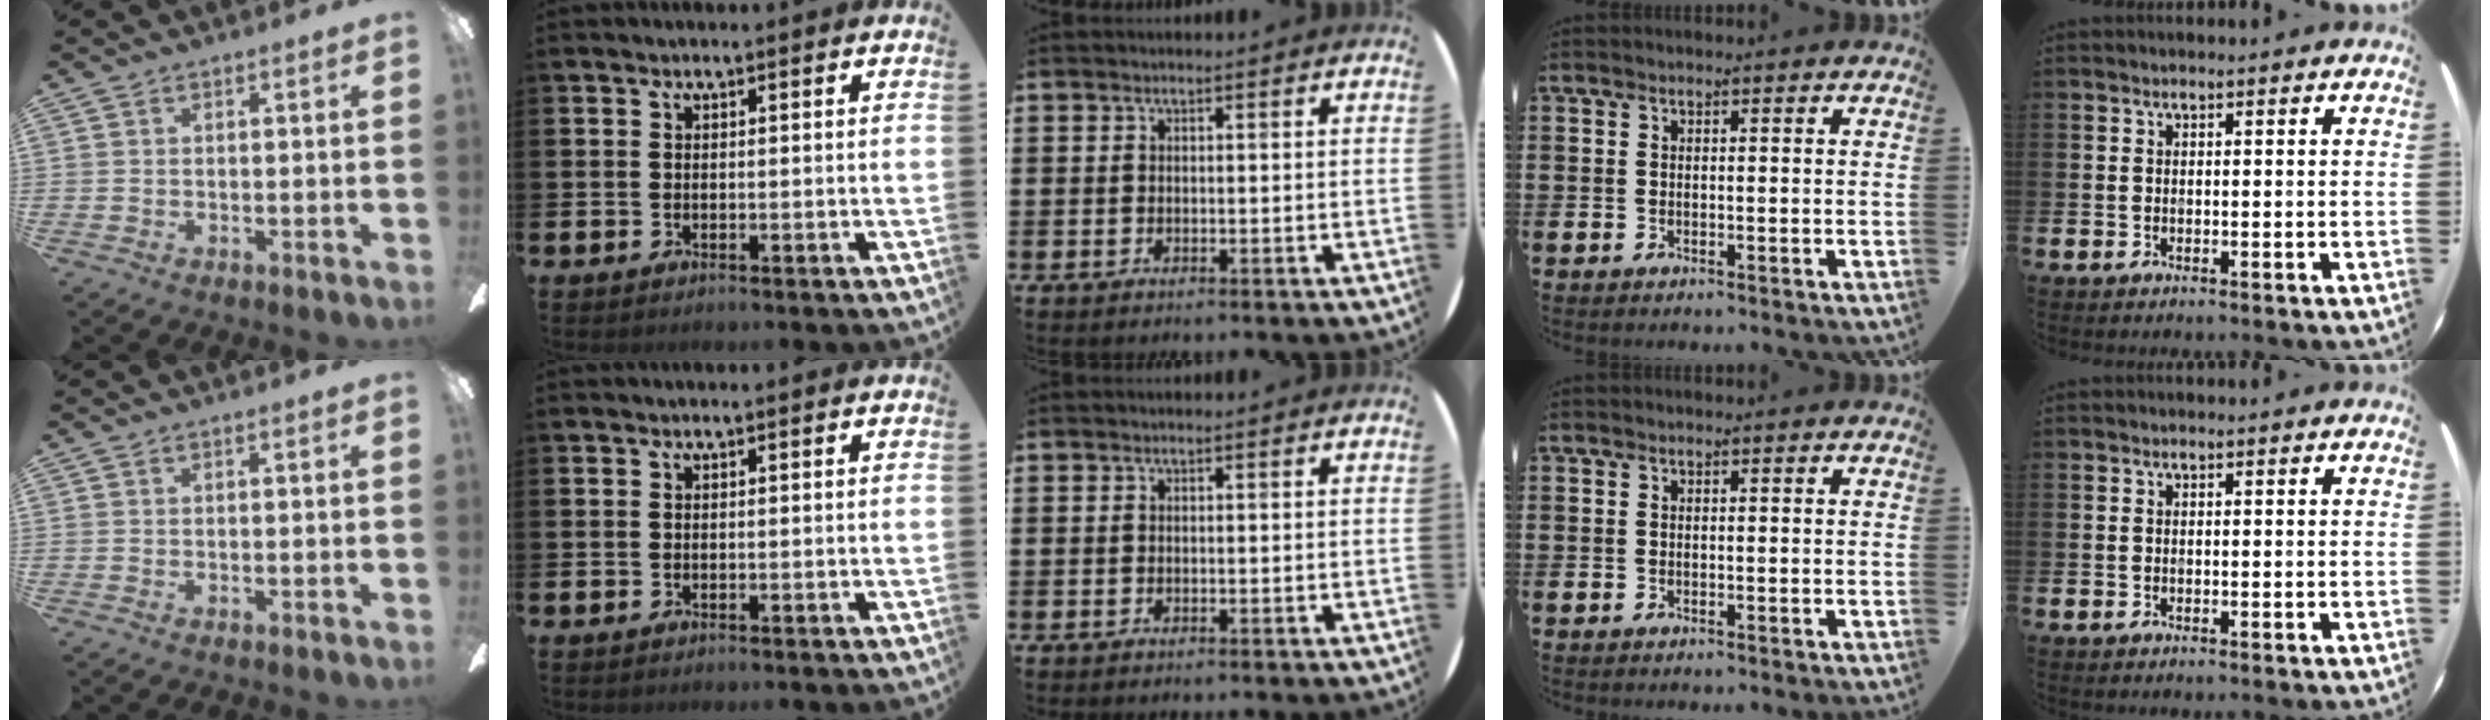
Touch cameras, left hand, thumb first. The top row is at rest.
{}